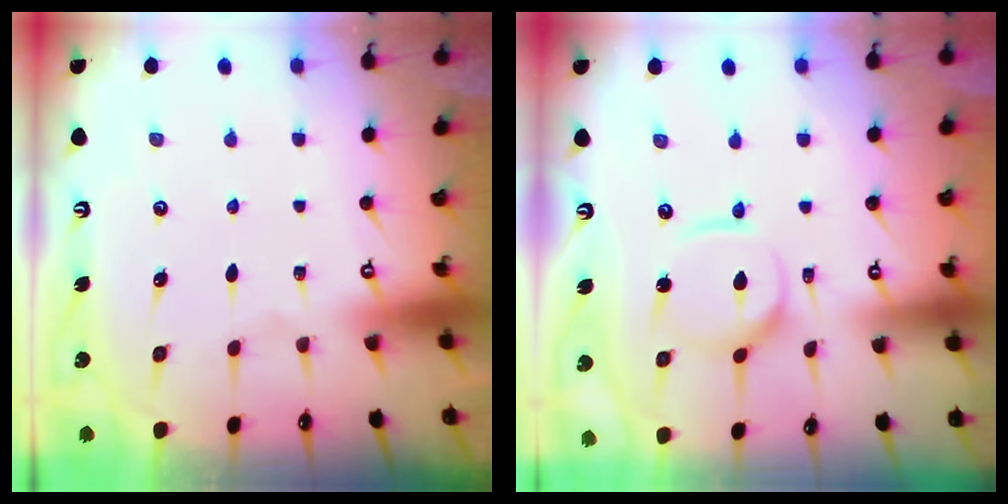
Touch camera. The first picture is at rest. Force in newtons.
{"total": 8.5, "press": 8.4, "slide": 0.9}